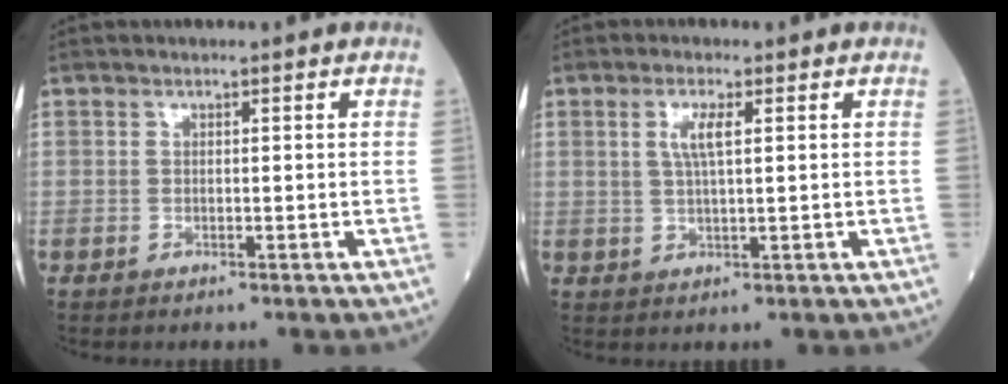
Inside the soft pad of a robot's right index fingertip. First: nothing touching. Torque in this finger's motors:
{"motor_torque": [0.78, 0.17, 0.38, 0.10]}